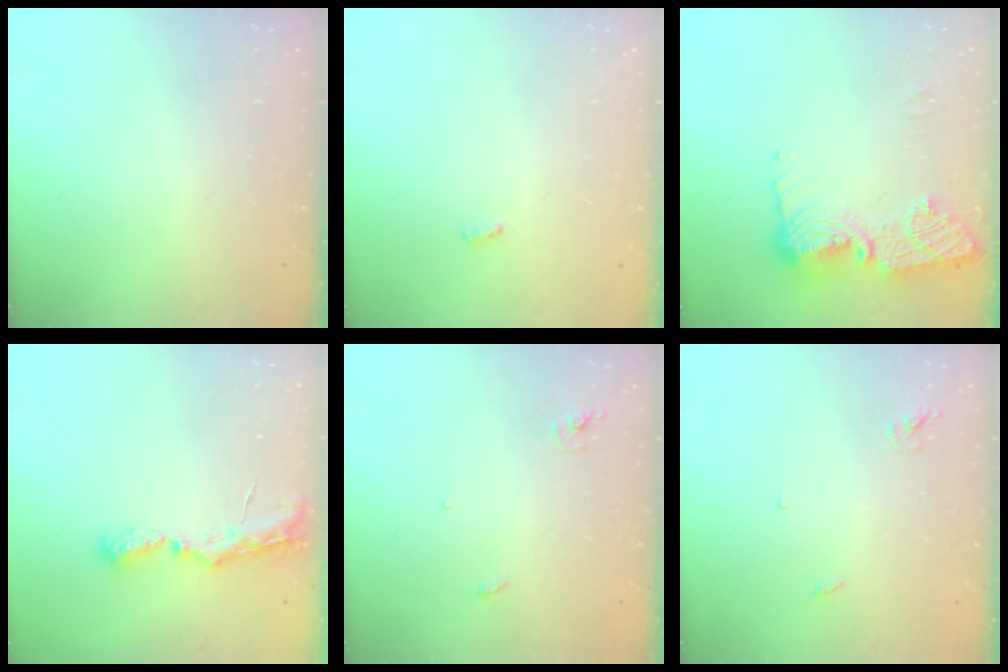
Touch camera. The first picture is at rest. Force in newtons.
{"total": 2.9, "press": 2.6, "slide": 1.3}
{"total": 13.4, "press": 13.4, "slide": 1.3}
{"total": 7.5, "press": 7.5, "slide": 0.4}
{"total": 2.4, "press": 2.4, "slide": 0.1}
{"total": 2.5, "press": 2.5, "slide": 0.1}